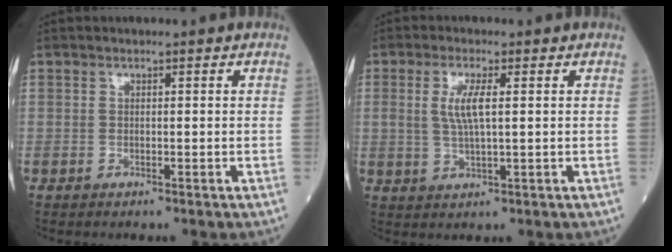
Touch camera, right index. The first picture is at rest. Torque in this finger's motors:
{"motor_torque": [0.09, 0.06, 0.15, 0.09]}